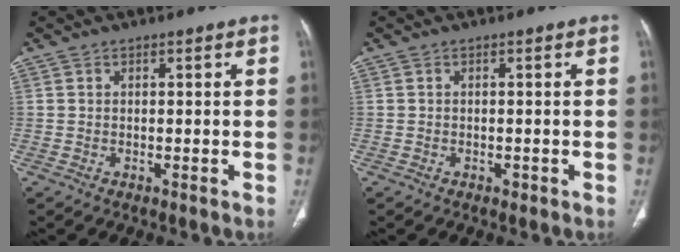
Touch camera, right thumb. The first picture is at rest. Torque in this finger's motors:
{"motor_torque": [-0.20, 0.04, -0.21, 0.08, -0.01]}